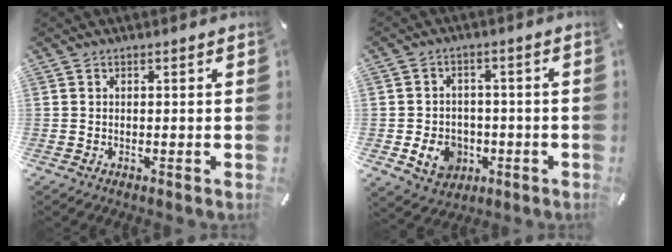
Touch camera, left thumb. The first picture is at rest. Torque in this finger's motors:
{"motor_torque": [0.57, 0.59, 0.10, 0.09, 0.04]}